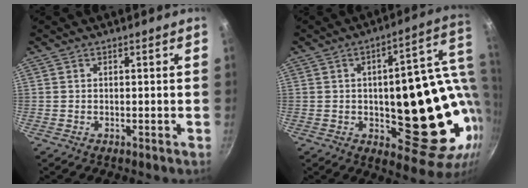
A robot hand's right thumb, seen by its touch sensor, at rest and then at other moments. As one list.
[{"total": 24.1, "force": [2.2, 11.1, 21.3], "torque": [-0.234, -0.018, 0.043]}]